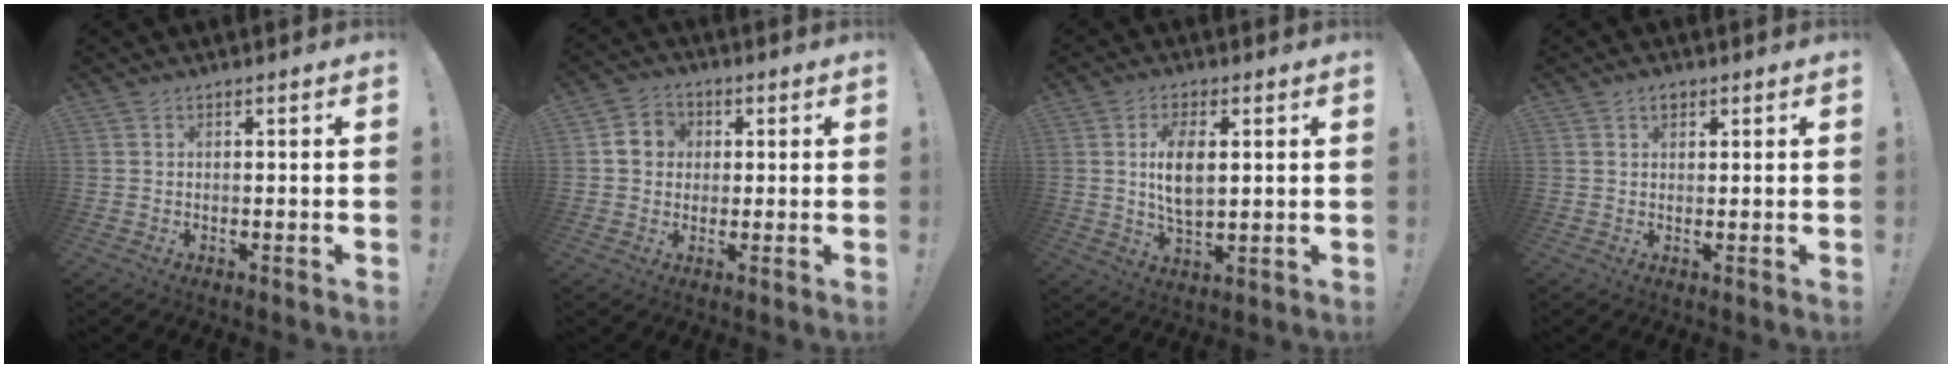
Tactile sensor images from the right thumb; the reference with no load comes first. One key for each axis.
{"total": 6.8, "fx": 1.0, "fy": 6.2, "fz": 2.5, "tx": -0.038, "ty": 0.011, "tz": 0.022}
{"total": 9.0, "fx": 1.8, "fy": 4.4, "fz": 7.6, "tx": -0.134, "ty": -0.010, "tz": 0.023}
{"total": 2.2, "fx": 1.3, "fy": 1.5, "fz": 1.0, "tx": -0.012, "ty": -0.001, "tz": 0.022}